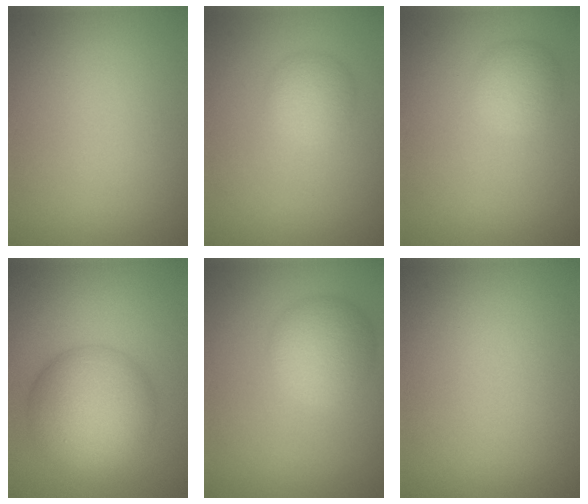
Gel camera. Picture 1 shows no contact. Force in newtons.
{"total": 2.5, "press": 2.5, "slide": 0.1}
{"total": 2.4, "press": 2.4, "slide": 0.1}
{"total": 8.8, "press": 8.8, "slide": 0.1}
{"total": 4.5, "press": 4.5, "slide": 0.2}
{"total": 0.0}